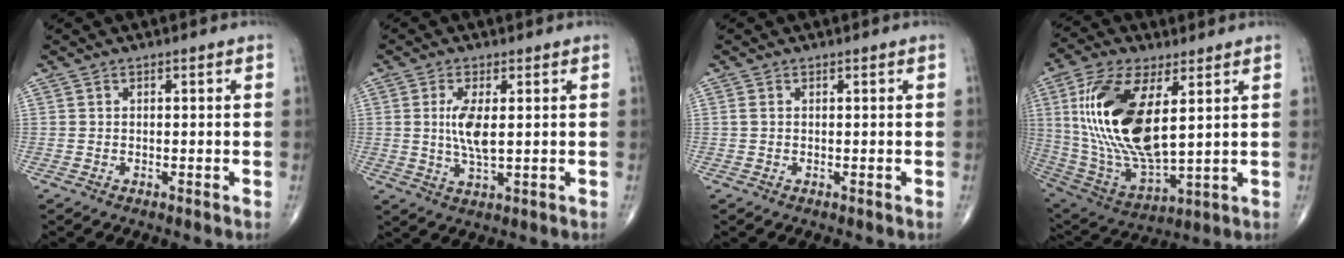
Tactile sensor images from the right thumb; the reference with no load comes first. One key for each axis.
{"total": 6.0, "fx": 0.8, "fy": 2.0, "fz": 5.6, "tx": -0.120, "ty": -0.014, "tz": 0.017}
{"total": 0.7, "fx": 0.1, "fy": 0.3, "fz": 0.6, "tx": -0.017, "ty": 0.001, "tz": 0.003}
{"total": 22.1, "fx": 4.9, "fy": 9.8, "fz": 19.3, "tx": -0.393, "ty": -0.027, "tz": 0.099}